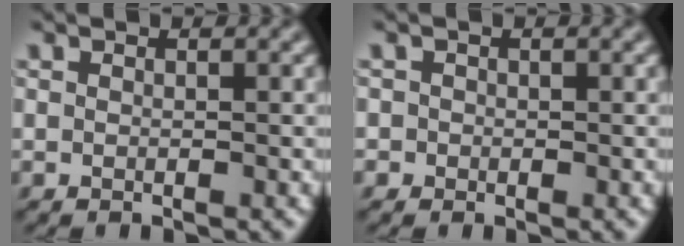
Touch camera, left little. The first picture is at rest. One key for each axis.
{"total": 1.0, "fx": 0.0, "fy": 1.0, "fz": 0.1, "tx": 0.007, "ty": 0.001, "tz": 0.003}